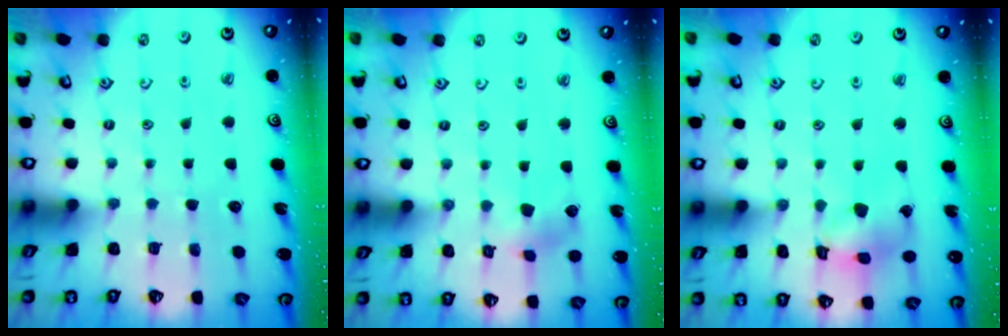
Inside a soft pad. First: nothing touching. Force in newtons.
{"total": 4.1, "press": 4.1, "slide": 0.3}
{"total": 11.9, "press": 11.8, "slide": 1.3}